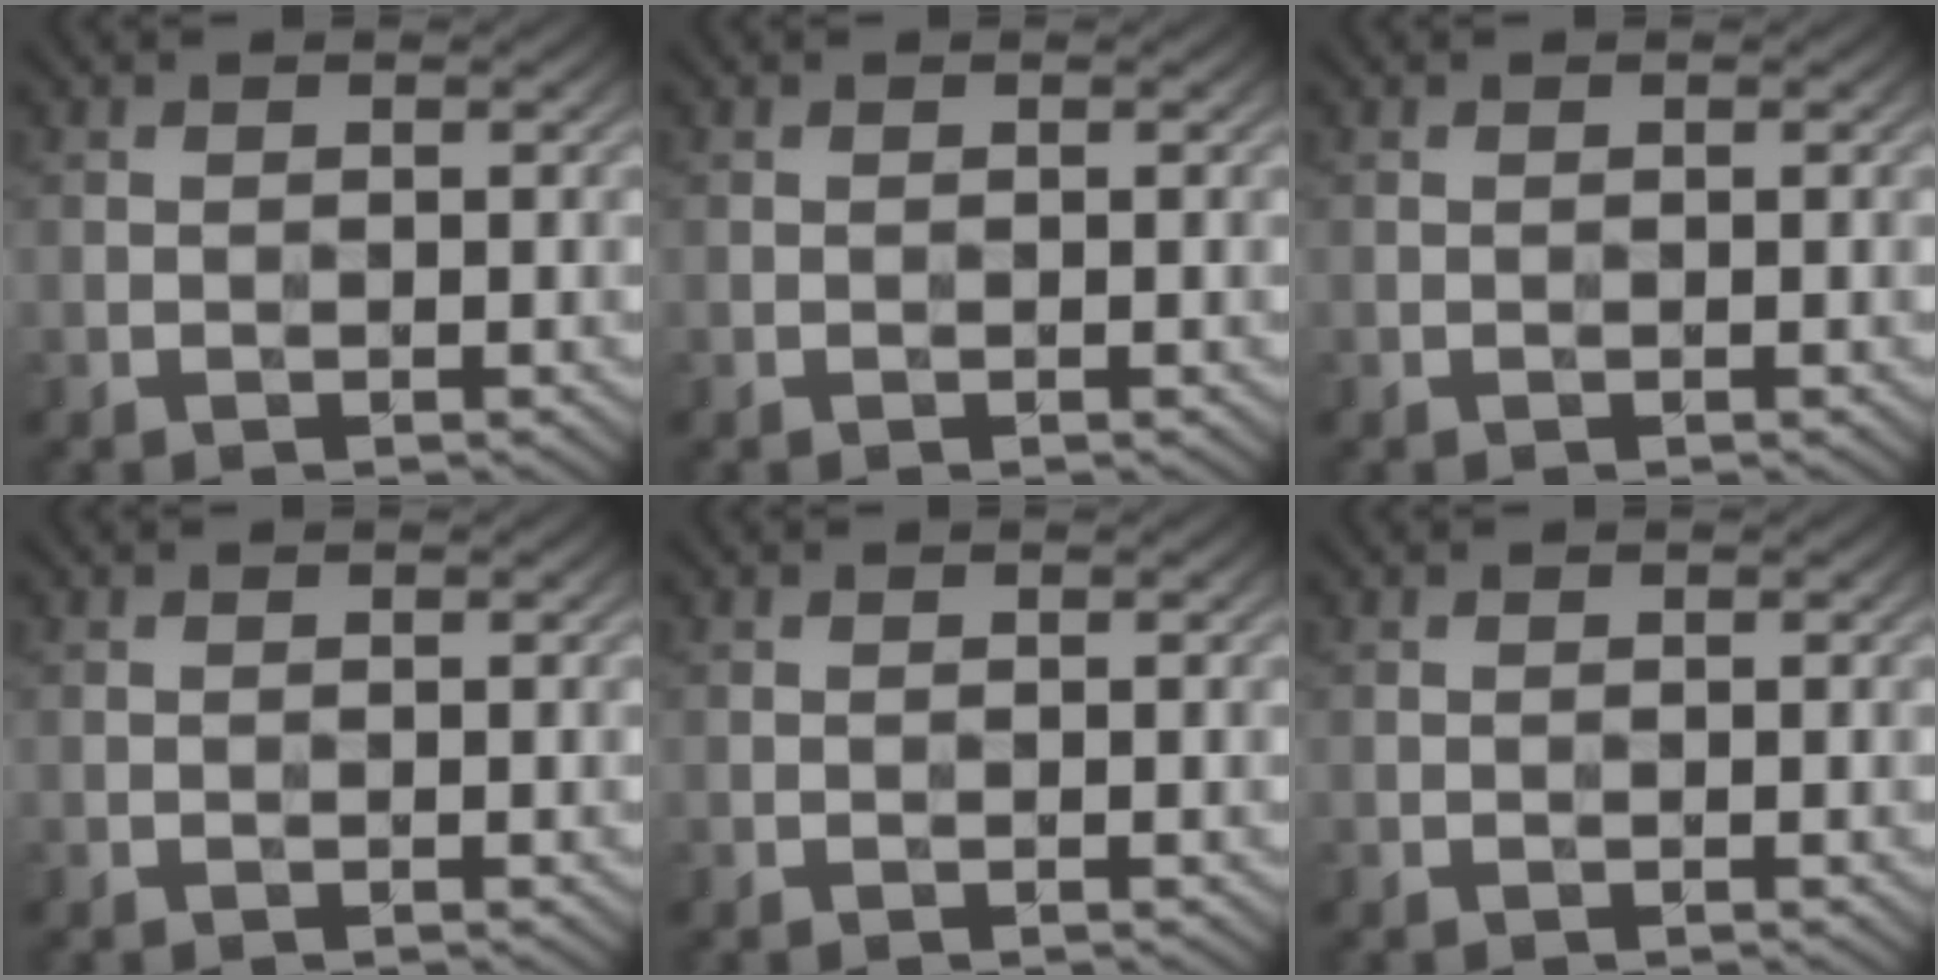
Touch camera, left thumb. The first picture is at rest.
{"total": 0.0}
{"total": 0.0}
{"total": 0.0}
{"total": 0.0}
{"total": 0.0}